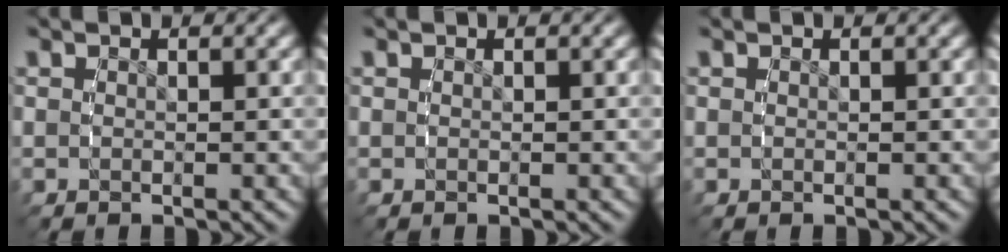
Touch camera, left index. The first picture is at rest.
{"total": 0.0}
{"total": 0.0}